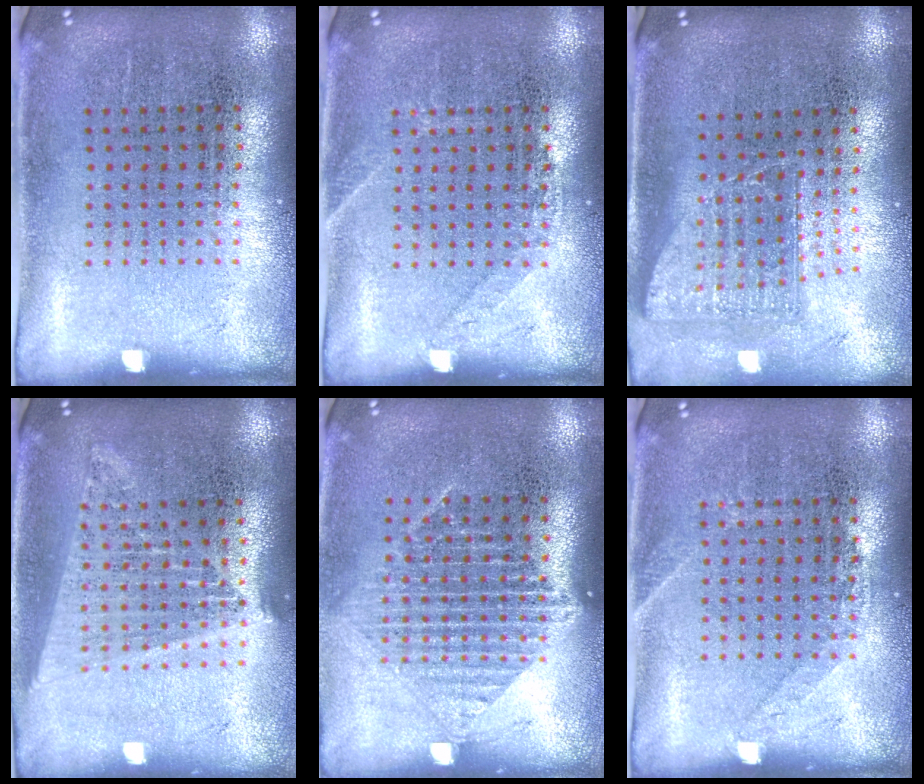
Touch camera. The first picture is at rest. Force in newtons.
{"total": 1.1, "press": 1.1, "slide": 0.2}
{"total": 1.7, "press": 1.3, "slide": 1.1}
{"total": 1.7, "press": 1.6, "slide": 0.7}
{"total": 1.4, "press": 1.3, "slide": 0.6}
{"total": 1.1, "press": 1.1, "slide": 0.2}